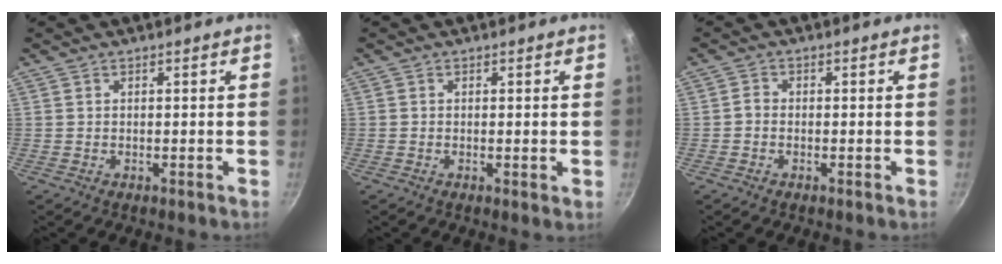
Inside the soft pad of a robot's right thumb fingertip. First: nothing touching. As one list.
[{"total": 1.0, "force": [-0.1, 0.2, 0.9], "torque": [-0.016, -0.003, -0.004]}, {"total": 1.3, "force": [-0.5, 1.0, 0.6], "torque": [-0.012, 0.008, -0.015]}]